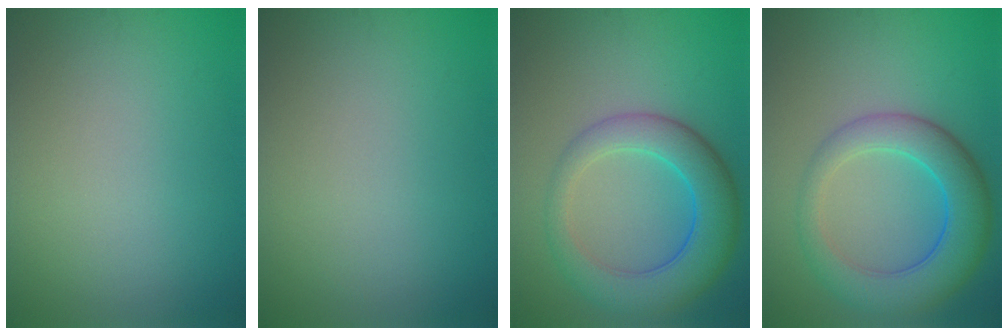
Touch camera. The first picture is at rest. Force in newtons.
{"total": 0.0}
{"total": 6.9, "press": 6.9, "slide": 0.2}
{"total": 6.9, "press": 6.9, "slide": 0.2}